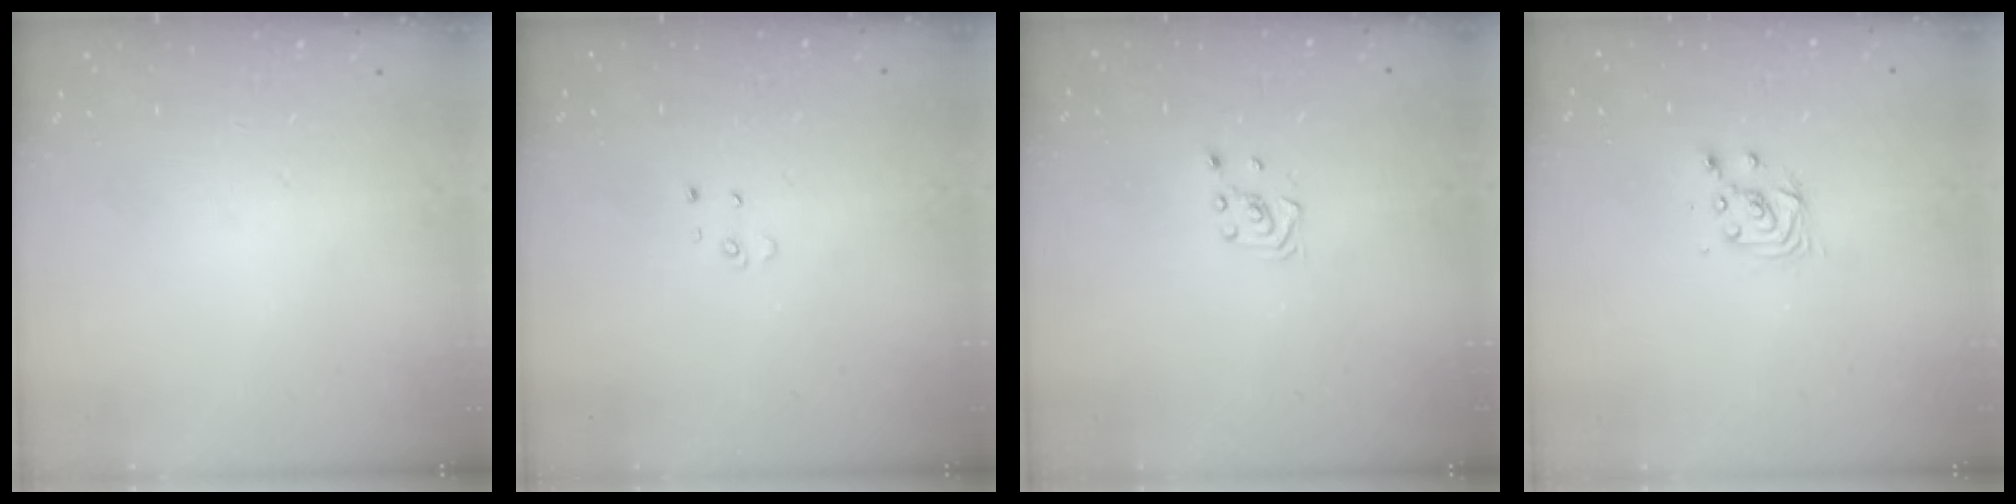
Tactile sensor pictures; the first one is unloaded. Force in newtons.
{"total": 2.6, "press": 2.6, "slide": 0.2}
{"total": 2.6, "press": 2.4, "slide": 1.0}
{"total": 4.2, "press": 4.2, "slide": 0.5}